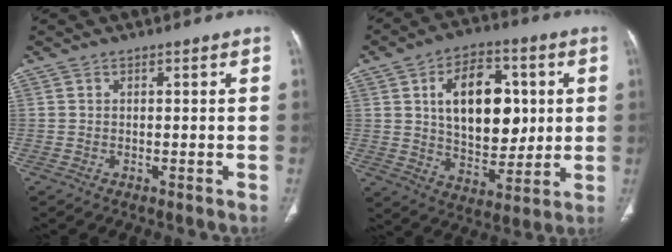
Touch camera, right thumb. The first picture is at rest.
{"total": 18.0, "force": [3.5, 11.2, 13.6], "torque": [-0.165, -0.006, 0.062]}